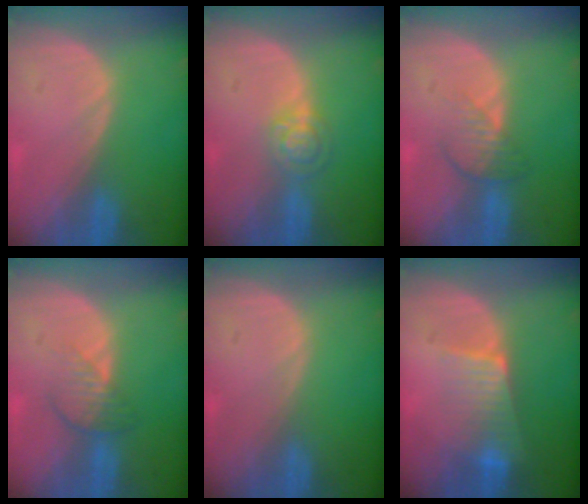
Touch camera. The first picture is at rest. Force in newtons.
{"total": 4.0, "press": 3.6, "slide": 1.6}
{"total": 4.0, "press": 3.4, "slide": 2.1}
{"total": 4.0, "press": 3.4, "slide": 2.1}
{"total": 0.0}
{"total": 6.4, "press": 5.5, "slide": 3.3}